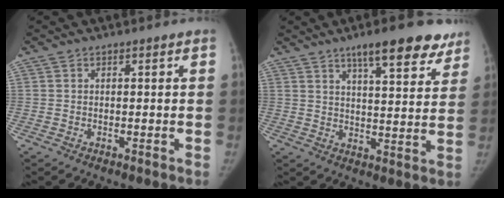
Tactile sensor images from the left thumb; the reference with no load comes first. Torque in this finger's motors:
{"motor_torque": [0.69, -0.34, 0.93, -0.70, 0.04]}